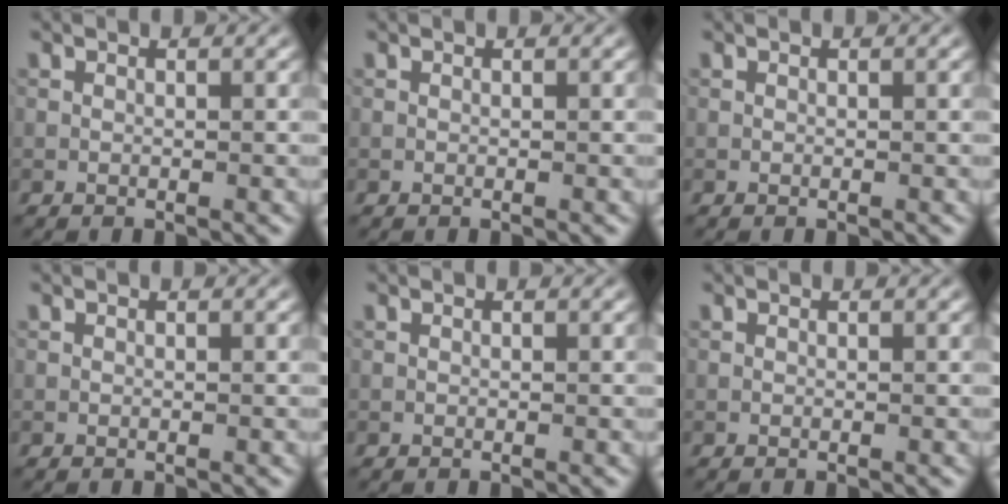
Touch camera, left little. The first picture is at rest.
{"total": 0.0}
{"total": 0.0}
{"total": 0.0}
{"total": 0.0}
{"total": 0.0}